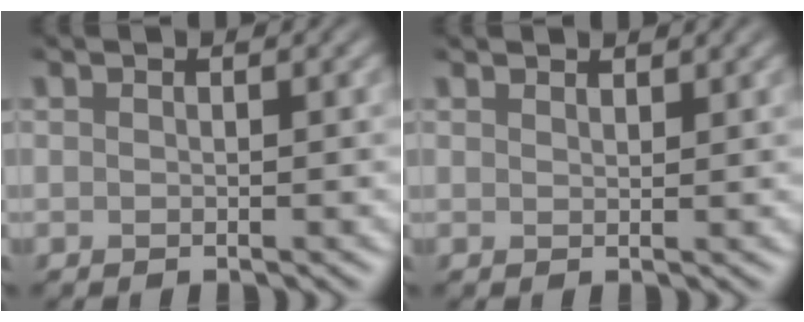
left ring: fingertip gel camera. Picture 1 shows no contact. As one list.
[{"total": 1.3, "force": [1.3, 0.1, 0.2], "torque": [-0.005, -0.001, 0.020]}]